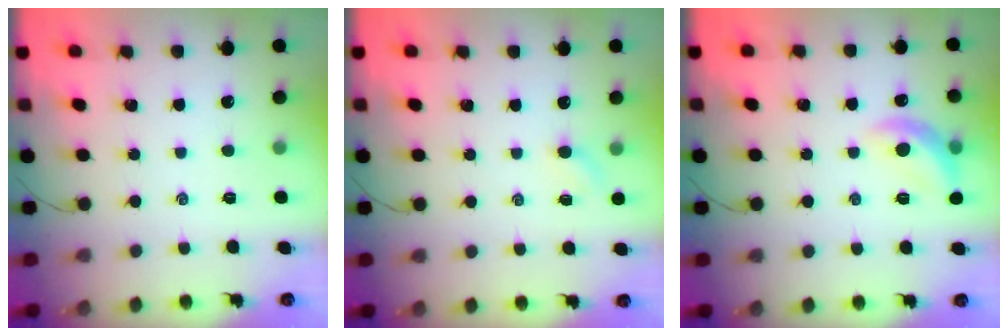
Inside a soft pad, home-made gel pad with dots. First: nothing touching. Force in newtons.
{"total": 2.4, "press": 2.3, "slide": 0.8}
{"total": 10.8, "press": 10.7, "slide": 1.1}